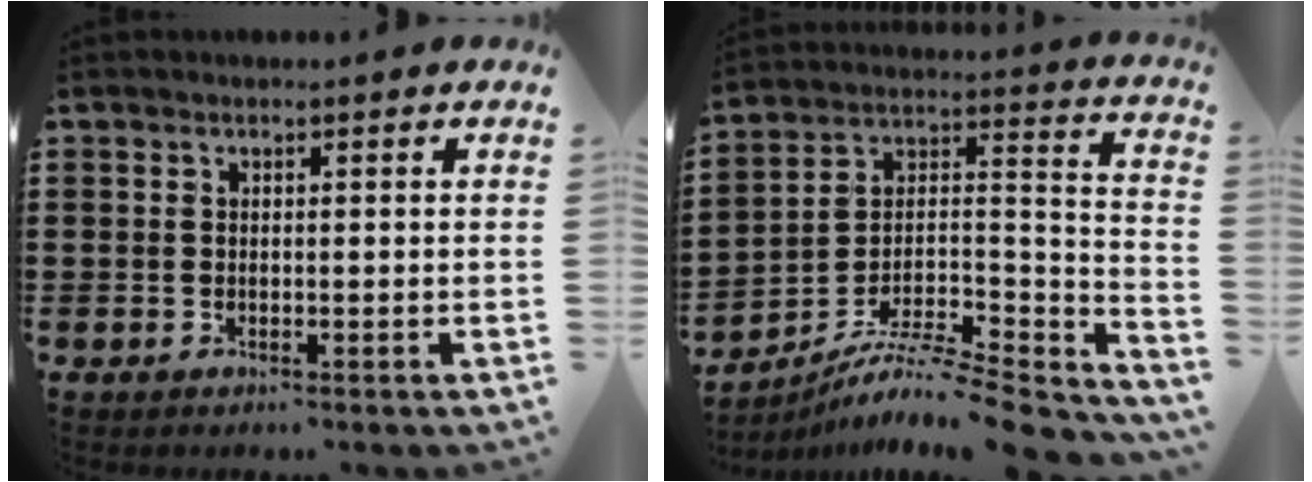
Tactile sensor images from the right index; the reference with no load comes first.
{"total": 8.9, "force": [-7.4, 1.5, 4.6], "torque": [-0.075, 0.007, -0.148]}